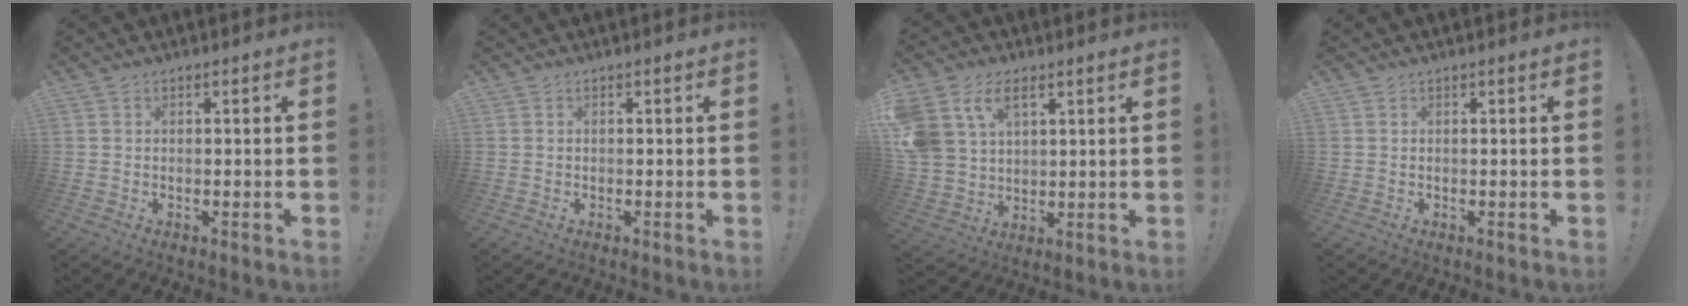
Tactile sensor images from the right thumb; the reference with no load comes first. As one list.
[{"total": 0.0}, {"total": 12.0, "force": [6.2, 8.1, 6.2], "torque": [-0.127, -0.027, 0.125]}, {"total": 0.0}]